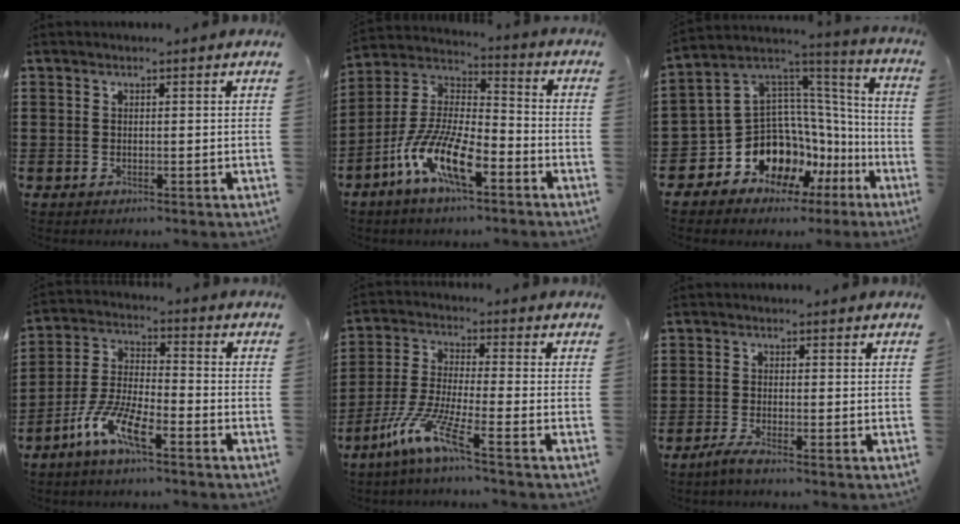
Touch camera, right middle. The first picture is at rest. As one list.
[{"total": 12.0, "force": [-7.3, 3.7, 8.8], "torque": [-0.206, -0.009, -0.150]}, {"total": 11.8, "force": [-5.8, 9.1, 4.8], "torque": [-0.150, -0.018, -0.104]}, {"total": 8.7, "force": [-6.0, 1.9, 6.0], "torque": [-0.142, -0.010, -0.119]}, {"total": 9.1, "force": [-6.0, 0.8, 6.7], "torque": [-0.156, -0.017, -0.122]}, {"total": 2.2, "force": [-1.7, 0.0, 1.3], "torque": [-0.030, -0.001, -0.036]}]